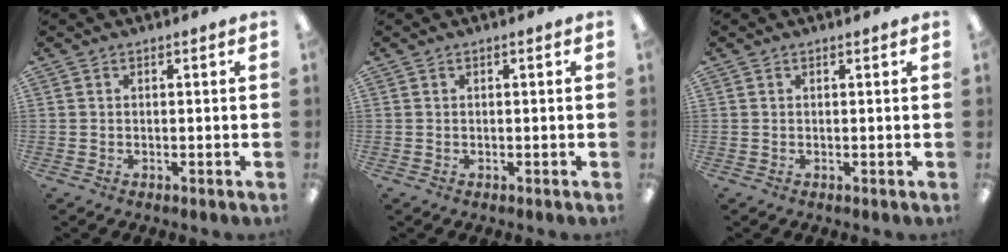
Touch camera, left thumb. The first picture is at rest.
{"total": 0.0}
{"total": 0.0}